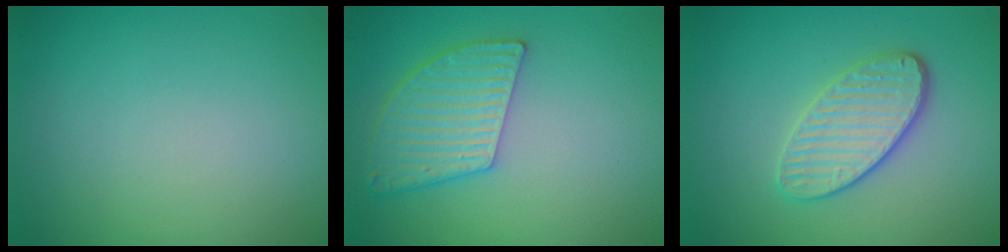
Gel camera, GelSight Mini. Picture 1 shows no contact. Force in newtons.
{"total": 5.1, "press": 4.2, "slide": 2.9}
{"total": 3.9, "press": 3.3, "slide": 2.0}